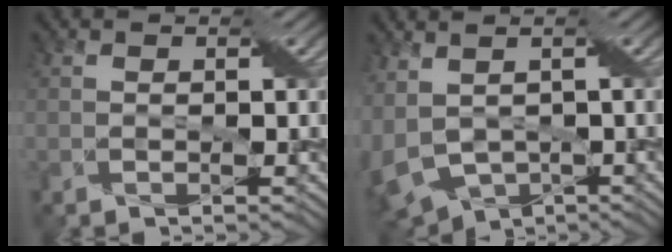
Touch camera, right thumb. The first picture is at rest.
{"total": 7.9, "force": [-1.1, 4.7, 6.2], "torque": [-0.153, -0.027, -0.016]}